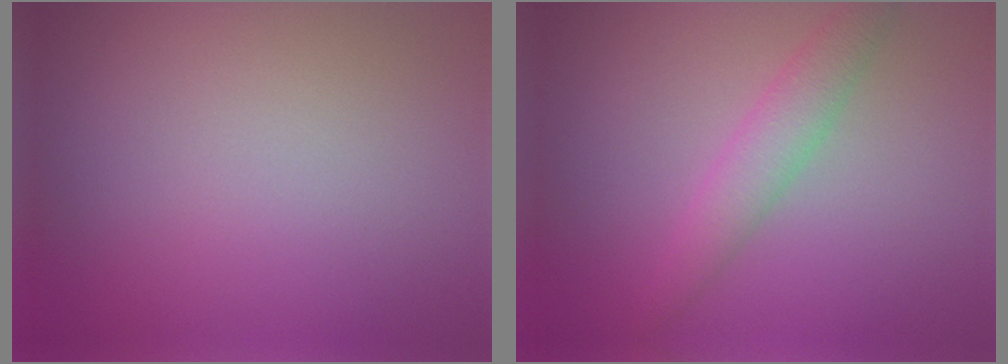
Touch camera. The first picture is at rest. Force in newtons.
{"total": 2.9, "press": 2.8, "slide": 0.1}